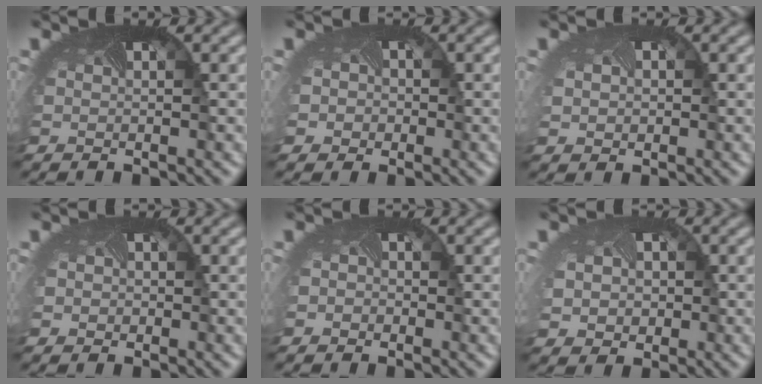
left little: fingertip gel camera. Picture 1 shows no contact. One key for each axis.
{"total": 2.8, "fx": -0.4, "fy": 2.6, "fz": 1.0, "tx": -0.011, "ty": -0.003, "tz": -0.017}
{"total": 1.5, "fx": 0.2, "fy": 1.4, "fz": 0.4, "tx": -0.015, "ty": -0.005, "tz": 0.010}
{"total": 1.6, "fx": 0.0, "fy": 1.5, "fz": 0.4, "tx": -0.004, "ty": -0.001, "tz": -0.003}
{"total": 1.0, "fx": -0.3, "fy": 1.0, "fz": 0.1, "tx": 0.002, "ty": -0.007, "tz": -0.006}
{"total": 3.8, "fx": 0.0, "fy": 3.3, "fz": 1.9, "tx": -0.040, "ty": -0.010, "tz": 0.005}